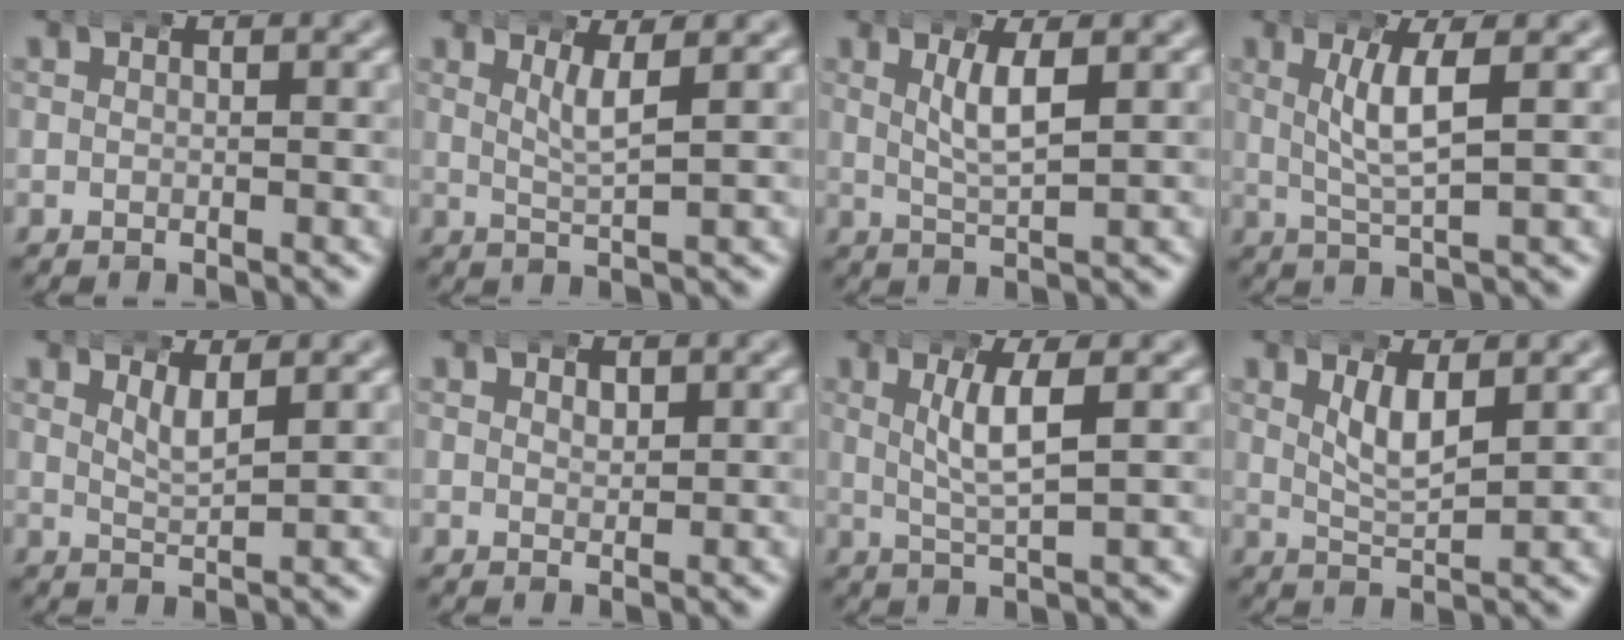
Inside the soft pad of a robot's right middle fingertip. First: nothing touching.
{"total": 2.8, "force": [1.7, 0.0, 2.2], "torque": [-0.043, -0.002, 0.032]}
{"total": 3.1, "force": [1.2, 0.4, 2.8], "torque": [-0.055, -0.003, 0.026]}
{"total": 3.5, "force": [1.1, 0.3, 3.3], "torque": [-0.061, -0.002, 0.024]}
{"total": 2.5, "force": [1.9, 0.2, 1.7], "torque": [-0.033, -0.008, 0.037]}
{"total": 1.0, "force": [0.7, 0.5, 0.4], "torque": [-0.006, -0.007, 0.017]}
{"total": 3.5, "force": [1.3, 0.1, 3.3], "torque": [-0.059, -0.002, 0.027]}
{"total": 3.5, "force": [1.7, 1.1, 2.9], "torque": [-0.059, -0.010, 0.036]}